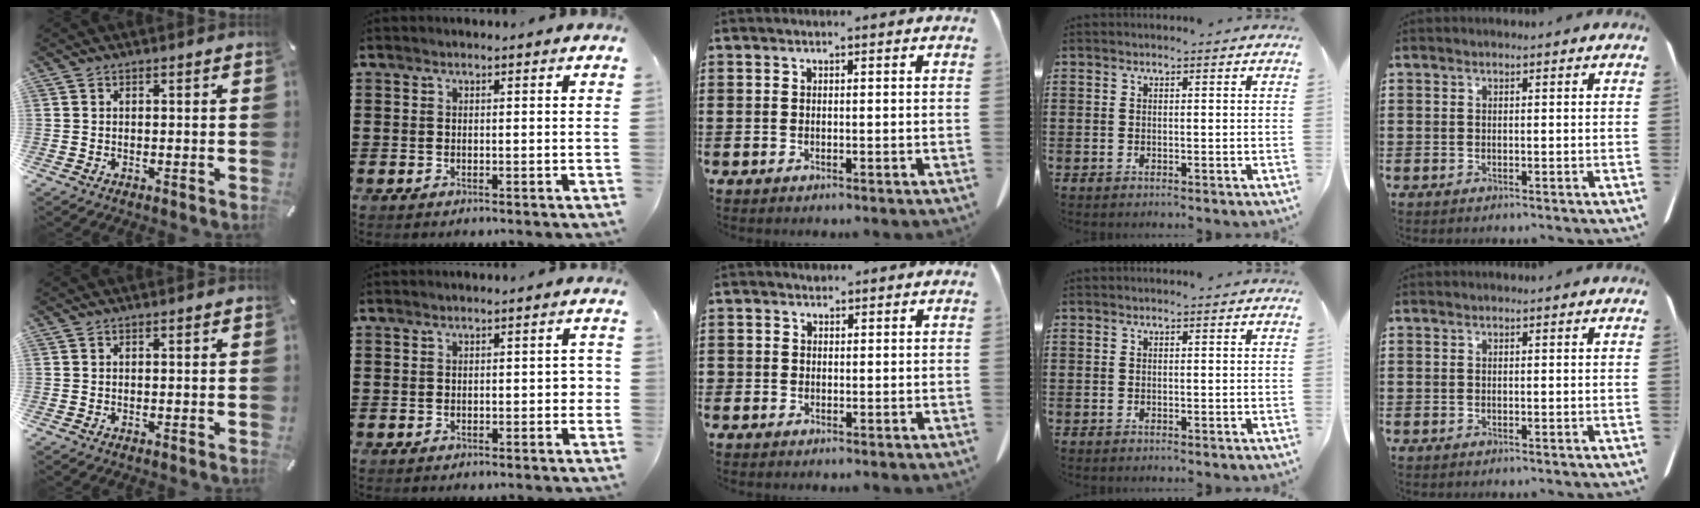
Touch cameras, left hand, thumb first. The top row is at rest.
{"index": {"total": 1.6, "force": [-0.5, 0.6, 1.5], "torque": [-0.026, 0.002, -0.010]}, "middle": {"total": 0.8, "force": [0.4, 0.7, 0.0], "torque": [-0.004, 0.002, 0.008]}}